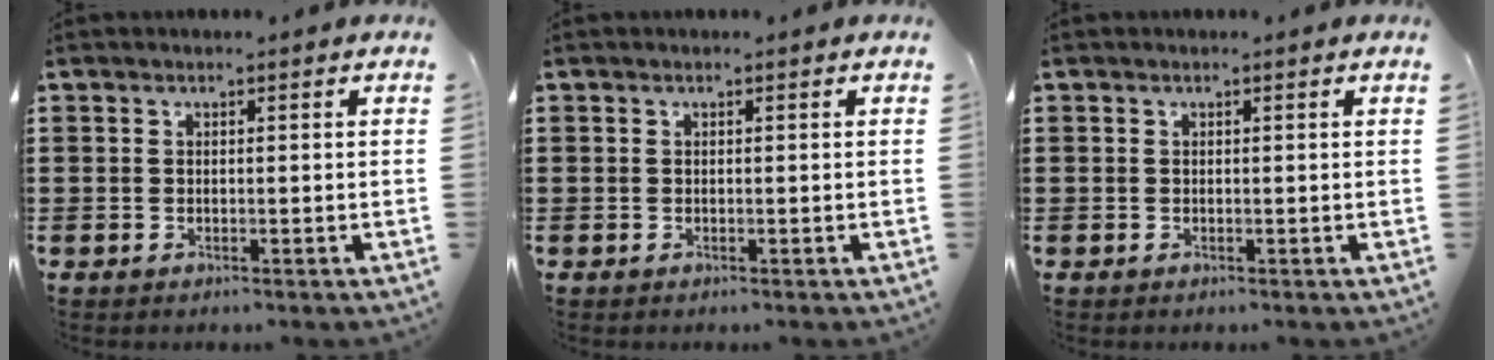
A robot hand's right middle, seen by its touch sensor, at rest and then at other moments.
{"total": 0.0}
{"total": 0.0}